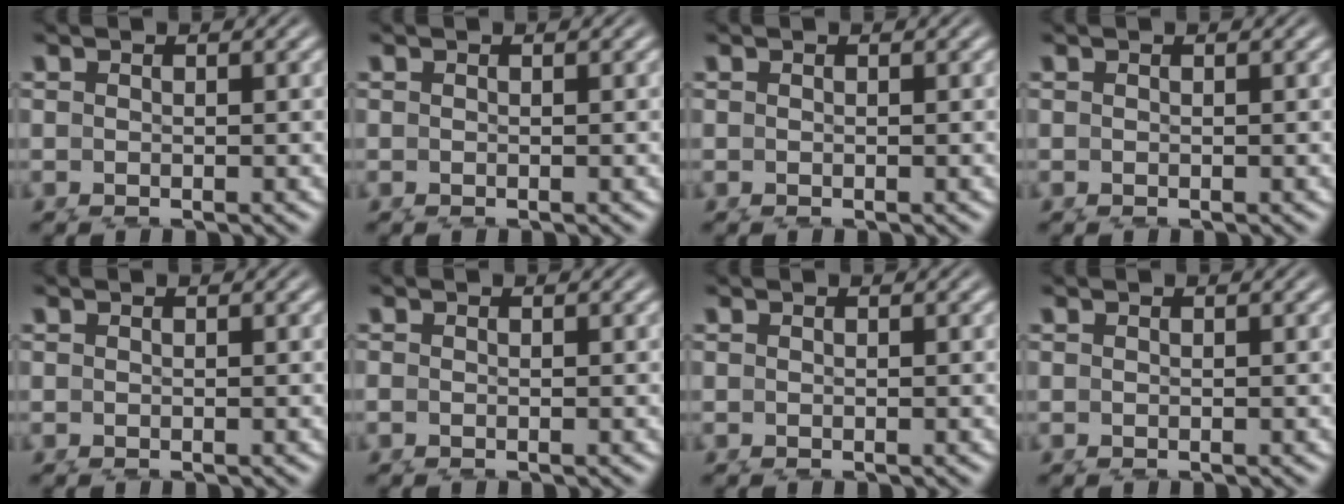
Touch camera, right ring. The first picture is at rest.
{"total": 0.0}
{"total": 0.0}
{"total": 0.0}
{"total": 0.0}
{"total": 0.0}
{"total": 0.0}
{"total": 0.0}